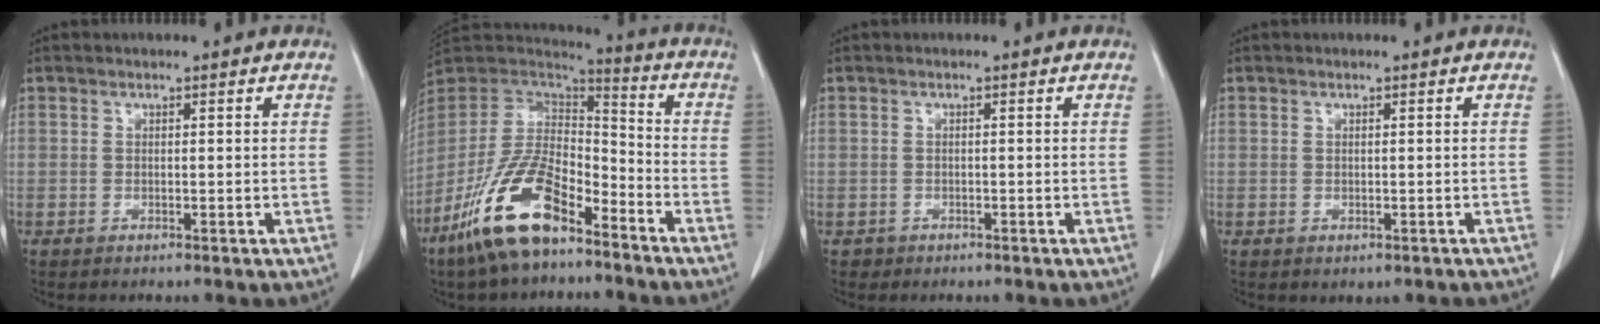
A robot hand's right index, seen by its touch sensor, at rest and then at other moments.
{"total": 16.2, "force": [-10.2, 6.0, 11.1], "torque": [-0.223, 0.005, -0.193]}
{"total": 1.1, "force": [-0.6, 0.9, -0.2], "torque": [-0.004, 0.004, -0.011]}
{"total": 1.2, "force": [-0.5, 1.0, 0.4], "torque": [-0.007, 0.003, 0.001]}